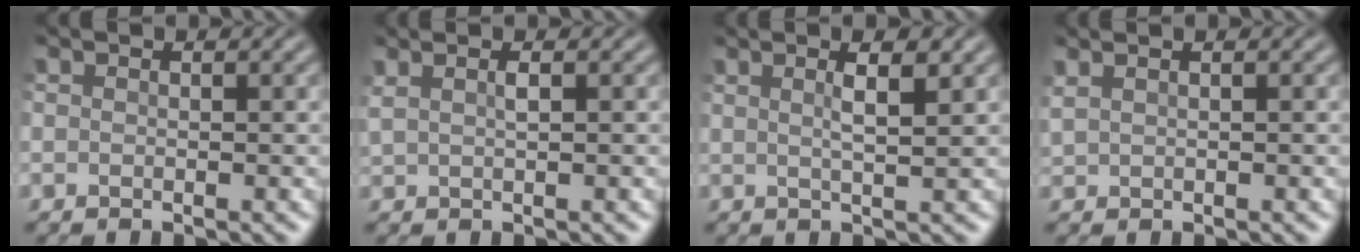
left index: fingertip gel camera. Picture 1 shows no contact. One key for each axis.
{"total": 1.6, "fx": 0.6, "fy": 0.5, "fz": 1.3, "tx": -0.023, "ty": -0.001, "tz": 0.013}
{"total": 3.5, "fx": 1.6, "fy": 0.9, "fz": 3.0, "tx": -0.029, "ty": 0.008, "tz": 0.008}
{"total": 1.3, "fx": 1.1, "fy": 0.4, "fz": 0.7, "tx": -0.019, "ty": 0.002, "tz": 0.020}